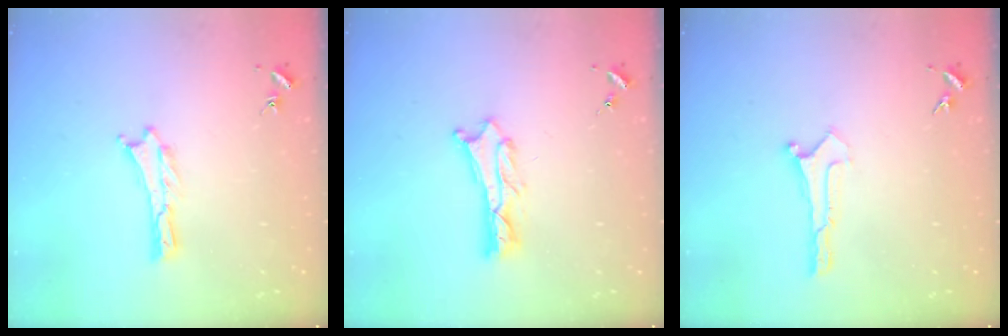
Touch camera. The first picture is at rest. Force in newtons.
{"total": 1.8, "press": 1.8, "slide": 0.2}
{"total": 0.0}